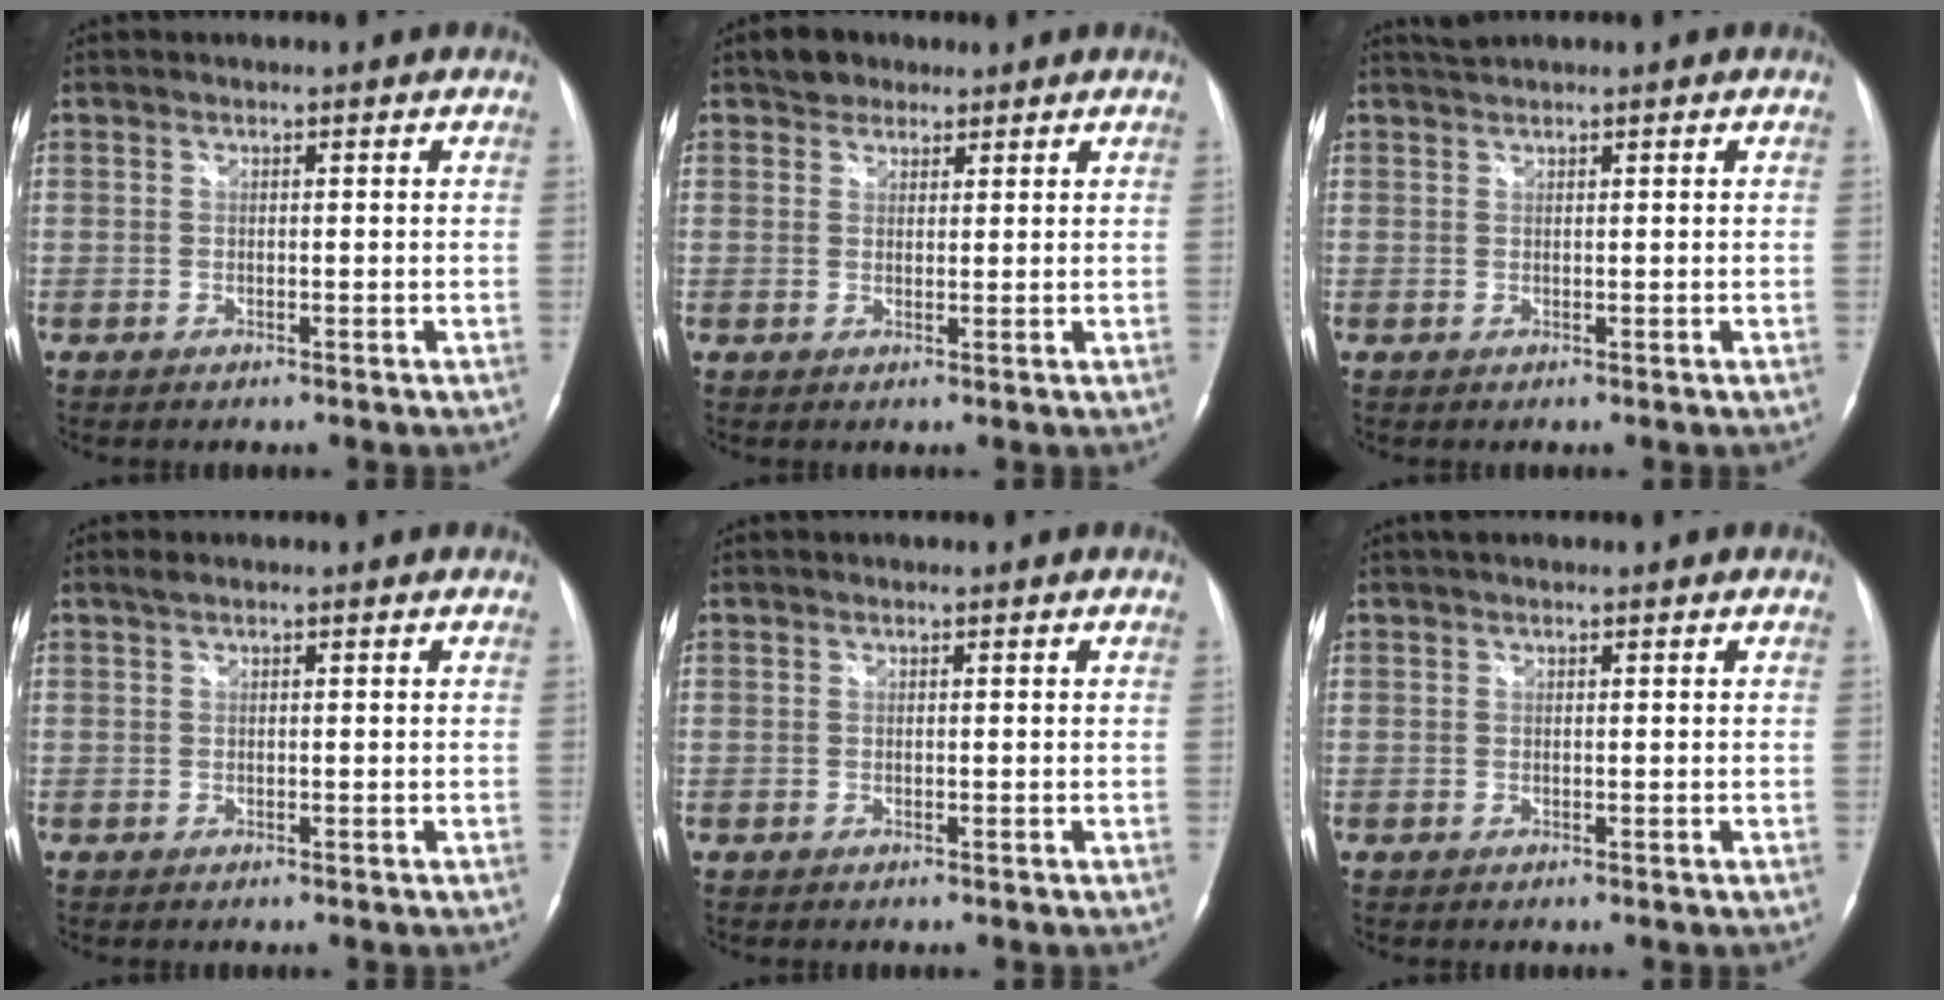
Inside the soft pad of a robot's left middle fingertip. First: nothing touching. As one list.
[{"total": 2.9, "force": [2.2, 1.9, 0.5], "torque": [-0.011, 0.011, 0.034]}, {"total": 1.3, "force": [1.2, -0.4, 0.2], "torque": [-0.008, 0.009, 0.029]}, {"total": 0.7, "force": [0.5, 0.1, 0.4], "torque": [-0.015, 0.012, 0.013]}, {"total": 0.0}, {"total": 1.0, "force": [0.8, 0.3, 0.5], "torque": [-0.014, 0.017, 0.014]}]